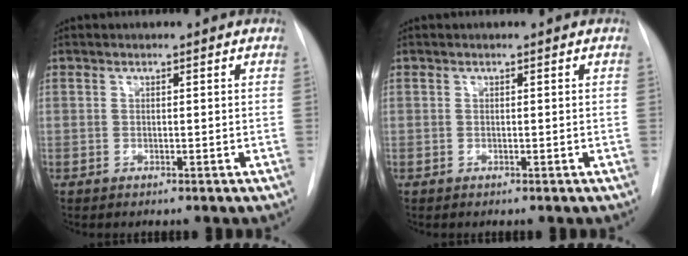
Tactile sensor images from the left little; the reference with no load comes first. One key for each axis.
{"total": 0.0}